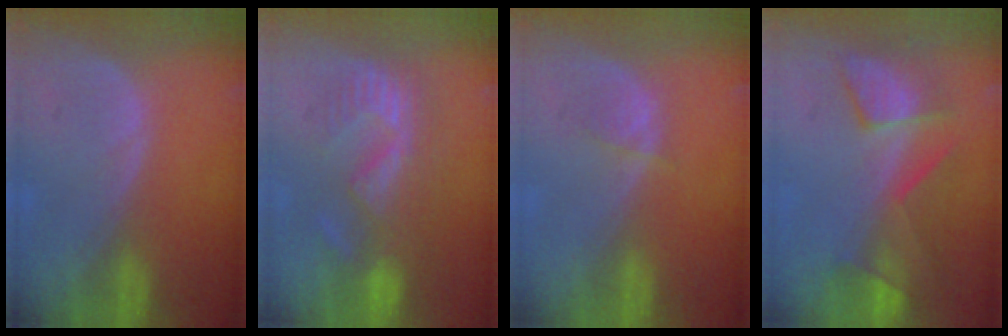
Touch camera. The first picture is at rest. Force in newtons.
{"total": 8.7, "press": 8.1, "slide": 3.0}
{"total": 1.6, "press": 1.5, "slide": 0.2}
{"total": 7.8, "press": 7.6, "slide": 1.6}